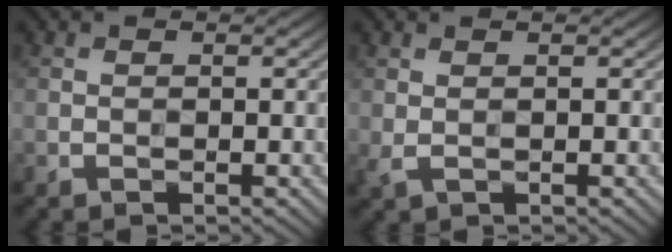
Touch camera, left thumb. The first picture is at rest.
{"total": 1.3, "force": [0.4, 0.6, 1.1], "torque": [-0.036, -0.001, 0.012]}